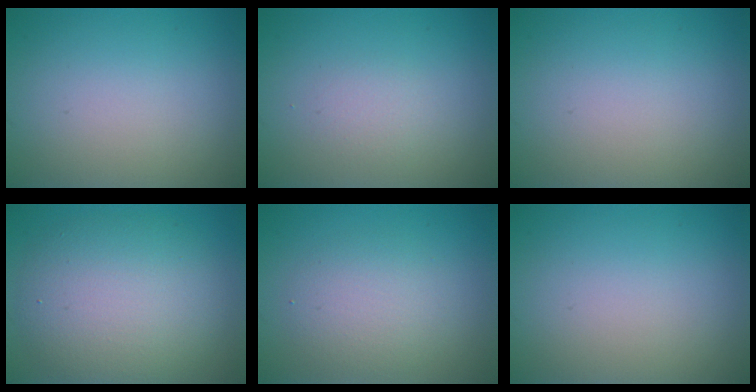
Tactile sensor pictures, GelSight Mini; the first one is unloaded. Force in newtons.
{"total": 1.2, "press": 1.2, "slide": 0.1}
{"total": 0.0}
{"total": 7.3, "press": 7.3, "slide": 0.6}
{"total": 2.9, "press": 2.9, "slide": 0.2}
{"total": 0.0}